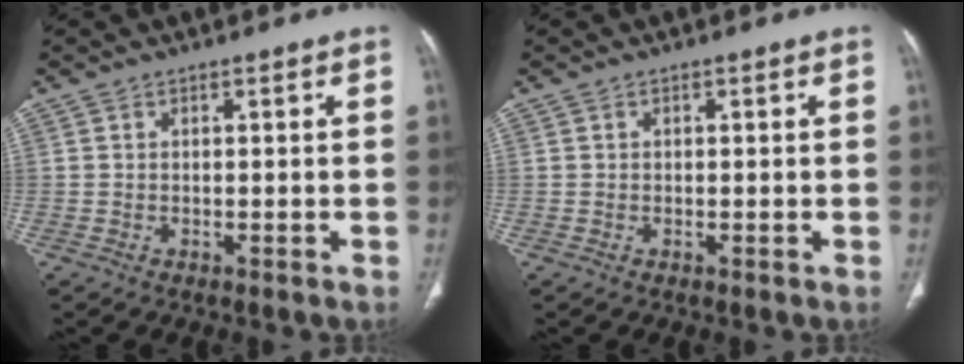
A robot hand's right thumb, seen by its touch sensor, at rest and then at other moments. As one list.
[{"total": 0.0}]